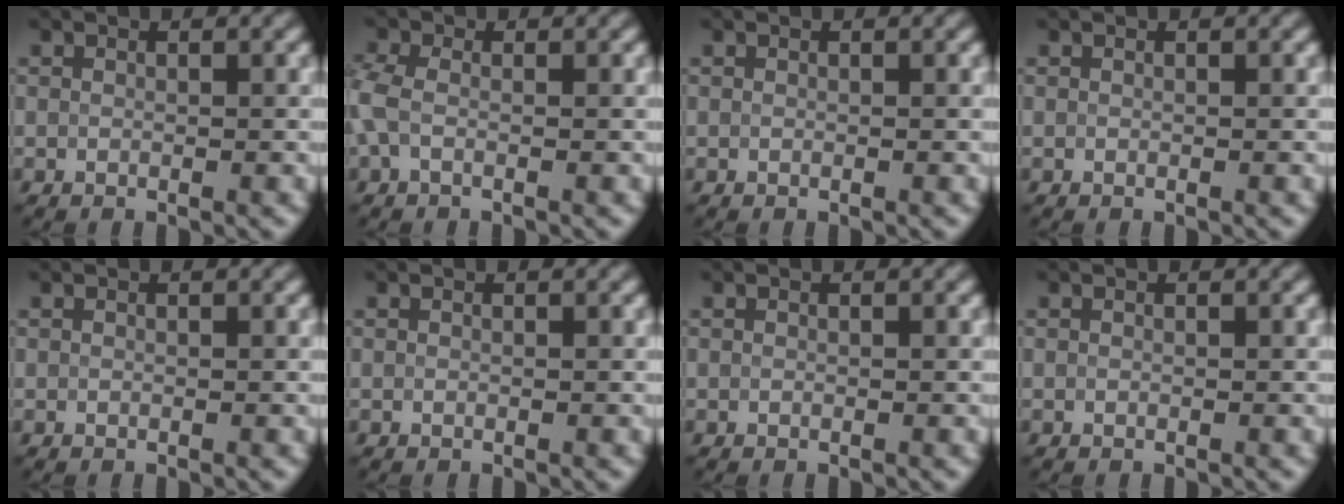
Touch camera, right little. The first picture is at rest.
{"total": 2.2, "force": [-0.4, 1.3, 1.7], "torque": [-0.050, 0.004, -0.018]}
{"total": 0.0}
{"total": 0.0}
{"total": 0.0}
{"total": 0.0}
{"total": 0.0}
{"total": 0.0}